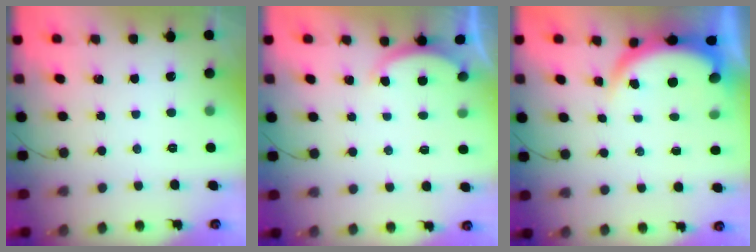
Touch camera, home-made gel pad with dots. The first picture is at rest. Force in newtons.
{"total": 1.9, "press": 1.8, "slide": 0.5}
{"total": 5.3, "press": 5.3, "slide": 0.3}